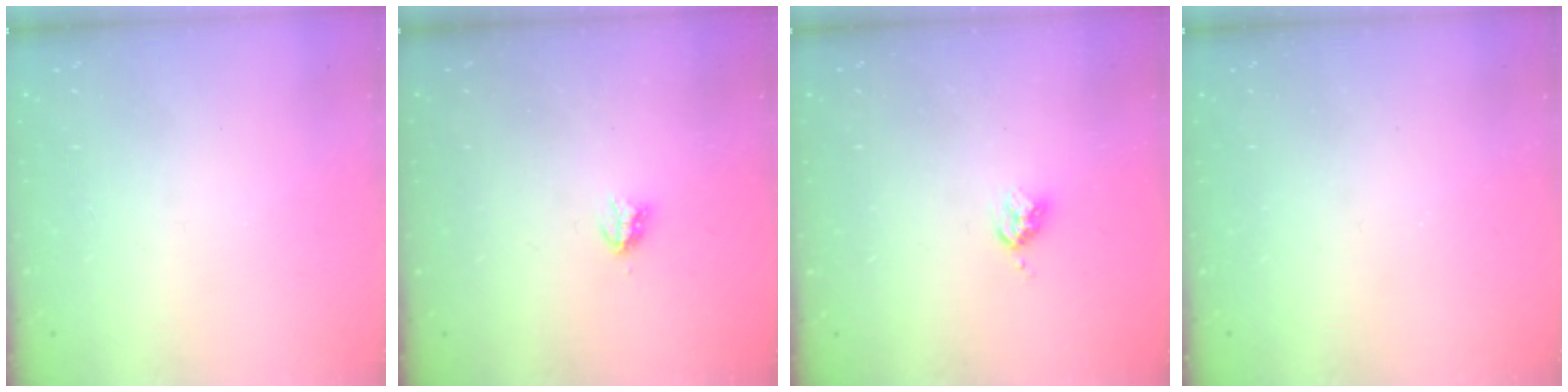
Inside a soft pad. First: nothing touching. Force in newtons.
{"total": 2.9, "press": 2.9, "slide": 0.5}
{"total": 3.7, "press": 3.6, "slide": 0.5}
{"total": 0.0}